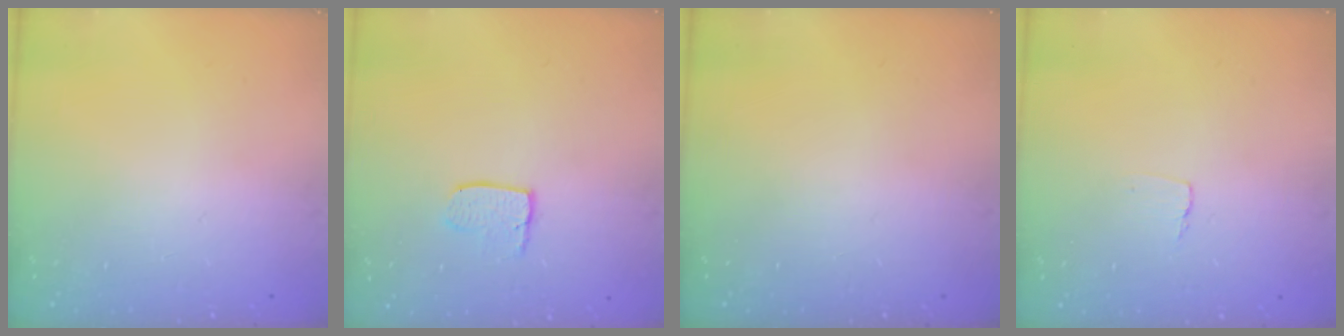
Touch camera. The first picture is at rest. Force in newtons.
{"total": 5.5, "press": 5.5, "slide": 0.3}
{"total": 0.0}
{"total": 3.4, "press": 3.4, "slide": 0.3}